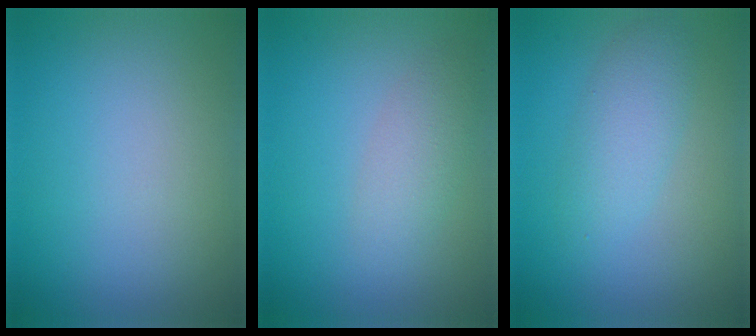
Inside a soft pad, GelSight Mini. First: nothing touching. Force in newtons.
{"total": 2.4, "press": 2.4, "slide": 0.1}
{"total": 2.9, "press": 2.9, "slide": 0.1}